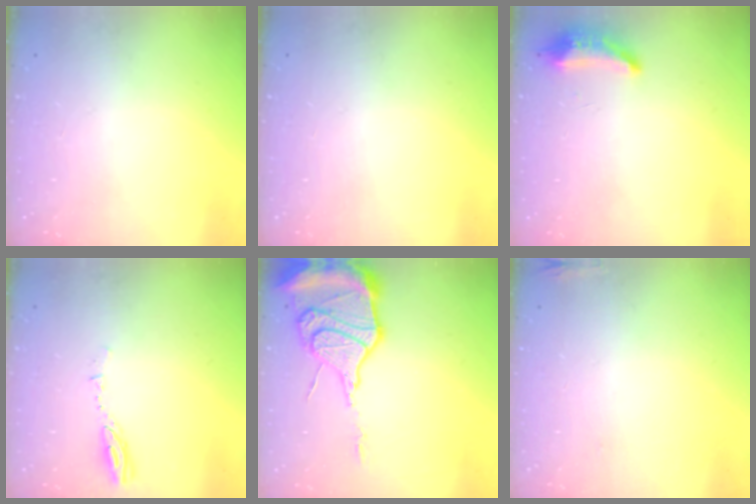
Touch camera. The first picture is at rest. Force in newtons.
{"total": 0.0}
{"total": 8.5, "press": 8.4, "slide": 1.6}
{"total": 3.1, "press": 3.1, "slide": 0.4}
{"total": 18.9, "press": 18.8, "slide": 1.8}
{"total": 6.3, "press": 5.9, "slide": 2.1}